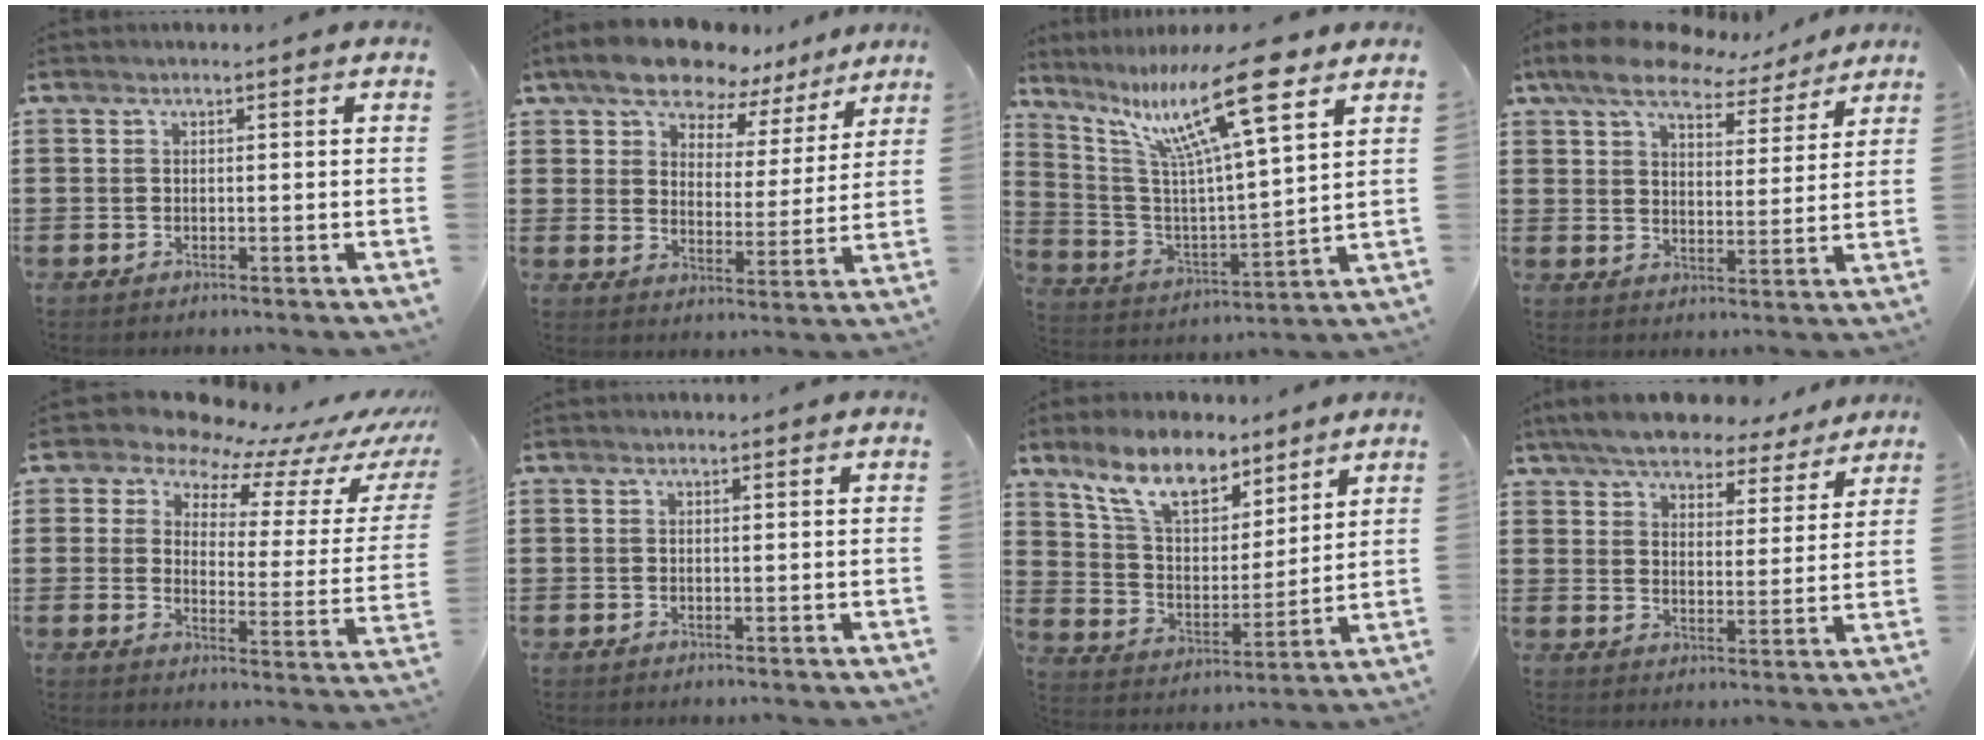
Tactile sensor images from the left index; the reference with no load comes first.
{"total": 9.8, "force": [8.6, 3.4, 3.3], "torque": [-0.092, -0.036, 0.156]}
{"total": 15.7, "force": [9.9, 2.4, 12.0], "torque": [-0.237, -0.035, 0.161]}
{"total": 8.7, "force": [7.6, 2.7, 3.3], "torque": [-0.091, -0.032, 0.136]}
{"total": 10.1, "force": [9.0, 3.3, 3.1], "torque": [-0.085, -0.065, 0.152]}
{"total": 0.0}
{"total": 10.3, "force": [8.1, 3.9, 5.0], "torque": [-0.124, -0.026, 0.149]}
{"total": 7.0, "force": [6.6, 1.4, 2.1], "torque": [-0.070, -0.024, 0.119]}